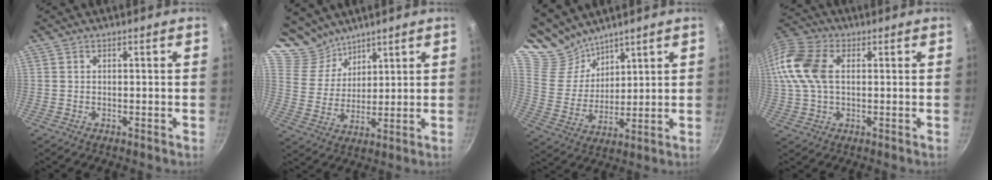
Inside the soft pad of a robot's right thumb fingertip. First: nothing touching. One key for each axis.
{"total": 9.0, "fx": 7.6, "fy": 4.7, "fz": 1.1, "tx": 0.006, "ty": -0.034, "tz": 0.150}
{"total": 10.4, "fx": 9.2, "fy": 4.5, "fz": 1.7, "tx": -0.007, "ty": -0.047, "tz": 0.192}
{"total": 15.3, "fx": 2.2, "fy": 9.9, "fz": 11.4, "tx": -0.252, "ty": 0.026, "tz": 0.031}